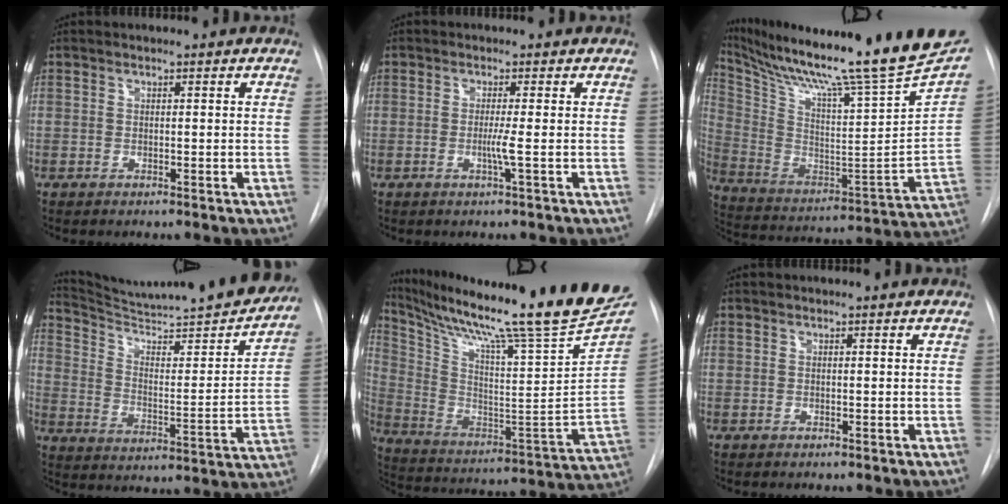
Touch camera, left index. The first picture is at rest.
{"total": 1.9, "force": [-0.7, -0.7, 1.7], "torque": [-0.030, -0.006, -0.017]}
{"total": 30.9, "force": [25.9, 0.9, 16.8], "torque": [-0.300, -0.089, 0.376]}
{"total": 25.5, "force": [23.6, 1.0, 9.6], "torque": [-0.146, -0.079, 0.321]}
{"total": 28.3, "force": [23.1, -0.2, 16.3], "torque": [-0.280, -0.086, 0.342]}
{"total": 0.0}